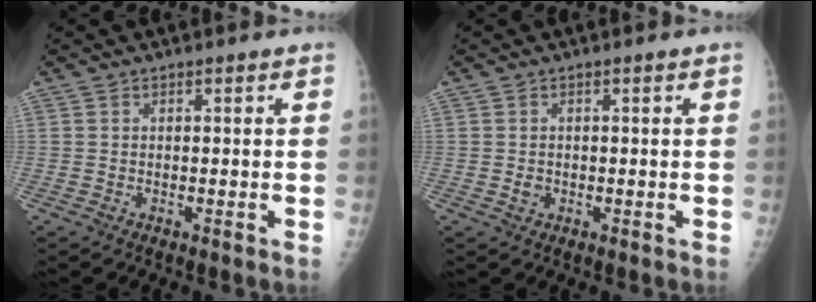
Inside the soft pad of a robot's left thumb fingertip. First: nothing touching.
{"total": 1.1, "force": [-0.2, 0.9, 0.7], "torque": [-0.010, 0.005, 0.000]}